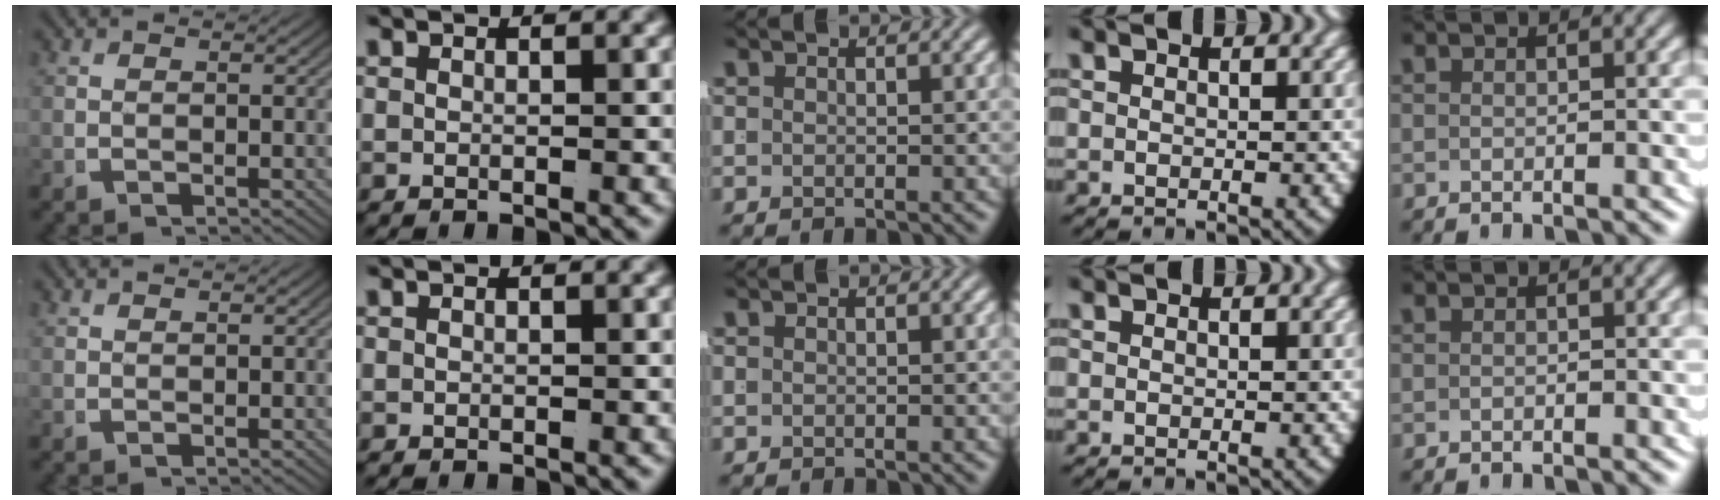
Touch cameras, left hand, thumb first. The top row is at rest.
{"thumb": {"total": 0.9, "force": [0.9, -0.2, -0.1], "torque": [0.001, -0.002, 0.022]}}